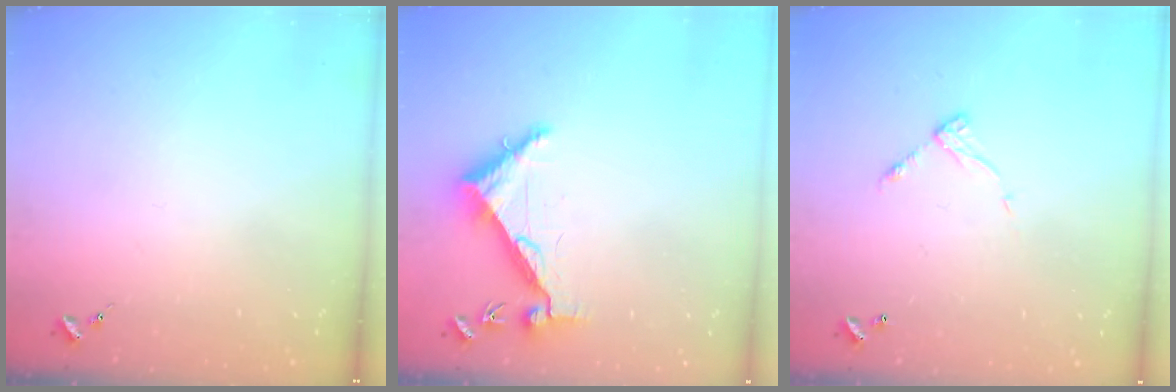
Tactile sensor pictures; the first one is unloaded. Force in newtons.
{"total": 6.2, "press": 6.2, "slide": 0.7}
{"total": 7.1, "press": 7.1, "slide": 0.5}